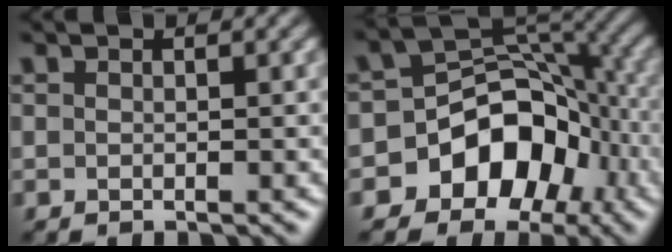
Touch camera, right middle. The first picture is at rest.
{"total": 9.5, "force": [-4.1, 7.1, 4.9], "torque": [-0.061, 0.020, -0.081]}